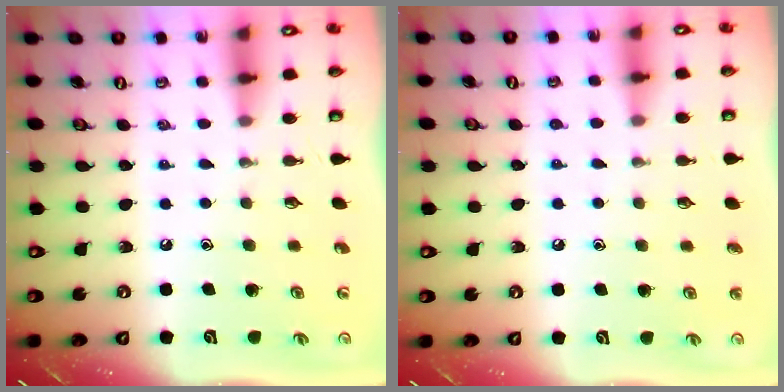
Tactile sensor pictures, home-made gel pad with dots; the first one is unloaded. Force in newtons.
{"total": 3.2, "press": 3.2, "slide": 0.4}